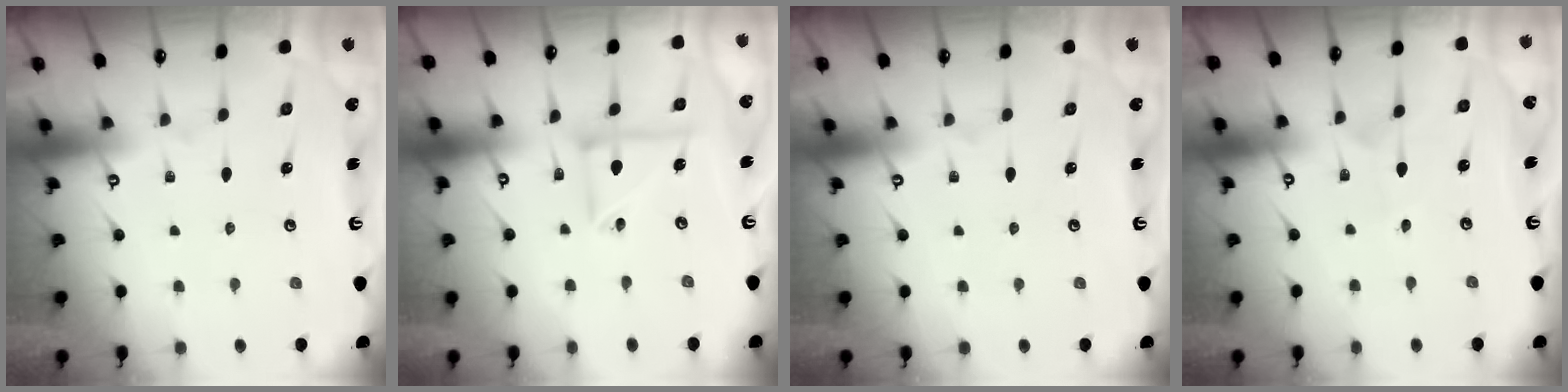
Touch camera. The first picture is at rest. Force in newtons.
{"total": 8.0, "press": 8.0, "slide": 0.4}
{"total": 0.0}
{"total": 2.5, "press": 2.5, "slide": 0.1}